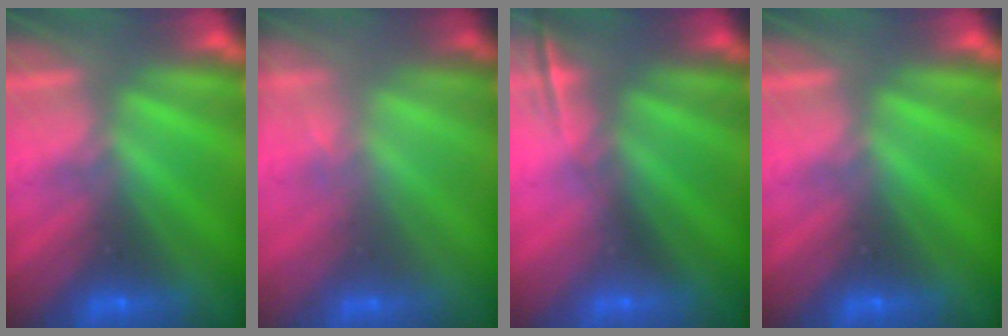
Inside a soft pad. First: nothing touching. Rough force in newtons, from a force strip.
{"total": 1.6}
{"total": 1.8}
{"total": 0.0}